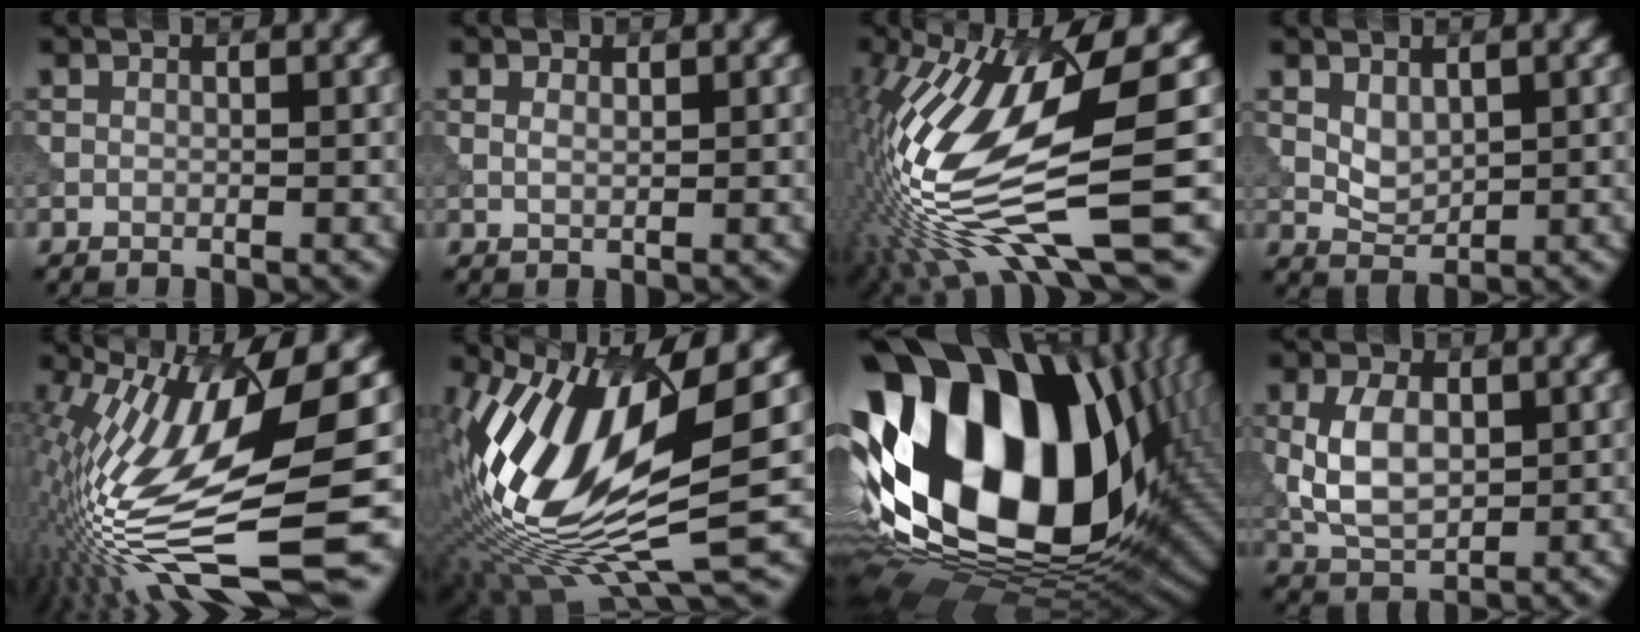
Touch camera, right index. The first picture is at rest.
{"total": 0.6, "force": [0.4, 0.2, 0.4], "torque": [-0.006, 0.001, 0.009]}
{"total": 13.7, "force": [-2.0, 2.4, 13.3], "torque": [-0.273, -0.003, -0.016]}
{"total": 1.7, "force": [0.6, 1.2, 1.1], "torque": [-0.020, -0.006, 0.019]}
{"total": 14.7, "force": [-2.0, 3.0, 14.2], "torque": [-0.281, 0.006, -0.020]}
{"total": 15.3, "force": [-0.2, 5.1, 14.5], "torque": [-0.302, 0.003, 0.010]}
{"total": 21.0, "force": [3.1, 13.0, 16.1], "torque": [-0.315, -0.012, 0.060]}
{"total": 5.1, "force": [0.3, 3.0, 4.0], "torque": [-0.086, 0.002, 0.007]}